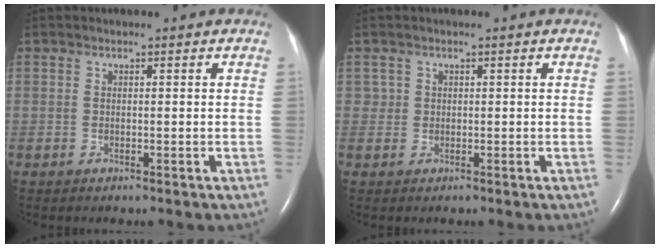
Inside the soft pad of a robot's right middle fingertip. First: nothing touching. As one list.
[{"total": 0.9, "force": [0.1, 0.9, -0.1], "torque": [0.010, 0.005, -0.001]}]